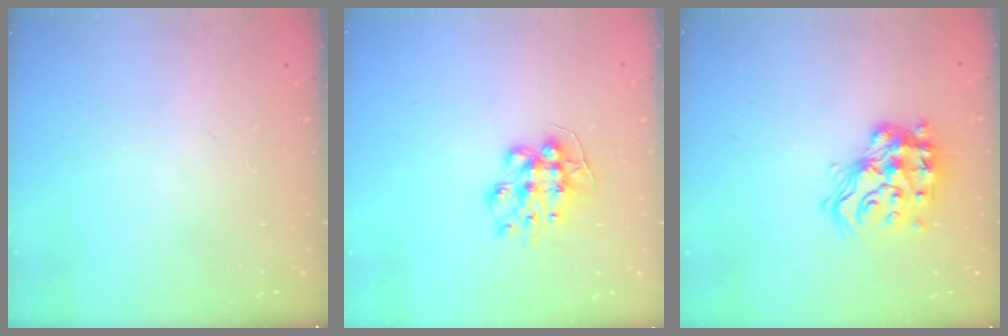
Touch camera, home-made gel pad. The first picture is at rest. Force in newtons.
{"total": 8.9, "press": 8.9, "slide": 0.2}
{"total": 16.0, "press": 15.9, "slide": 1.8}